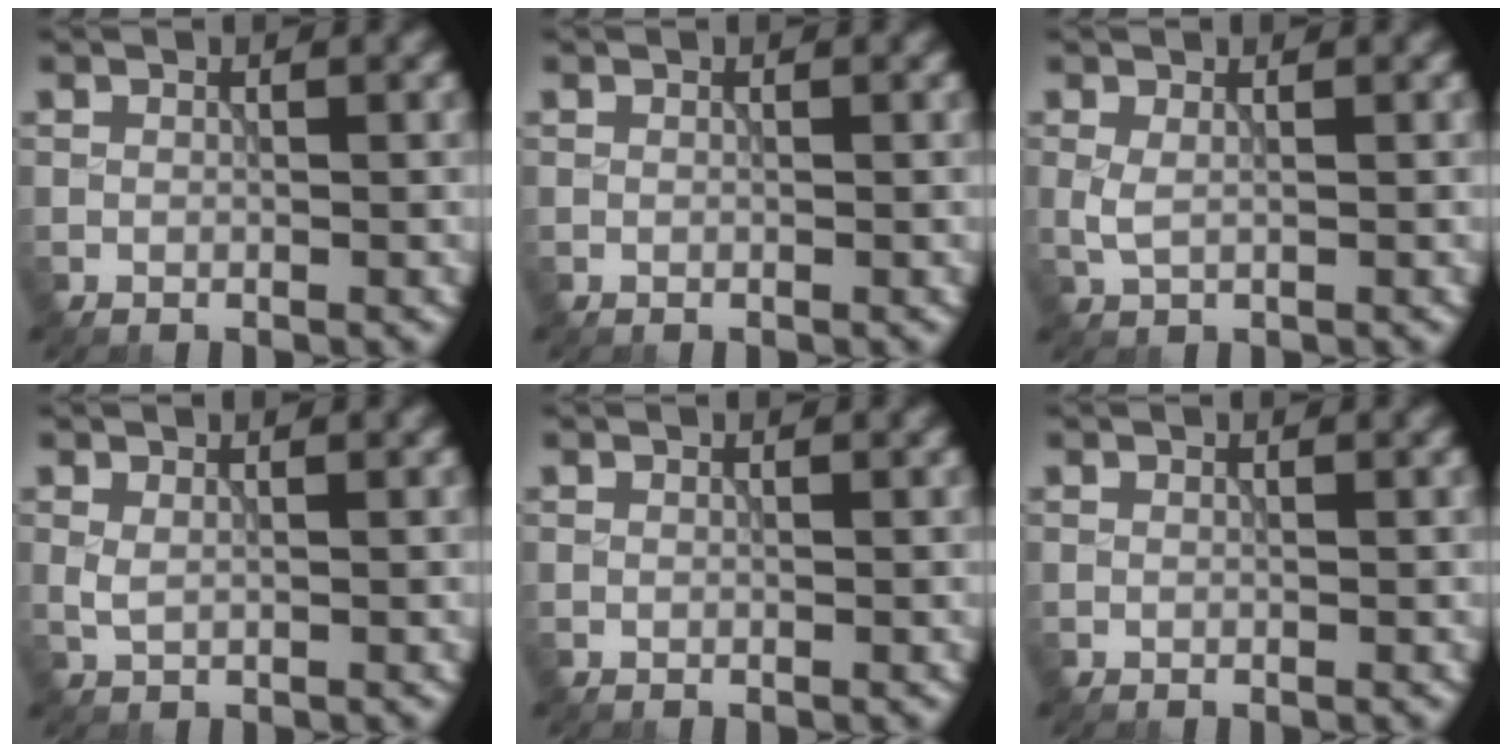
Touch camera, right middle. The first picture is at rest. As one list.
[{"total": 0.0}, {"total": 1.1, "force": [0.3, 0.4, 1.0], "torque": [-0.025, -0.001, 0.007]}, {"total": 0.9, "force": [0.4, 0.3, 0.7], "torque": [-0.018, -0.001, 0.010]}, {"total": 0.0}, {"total": 0.0}]